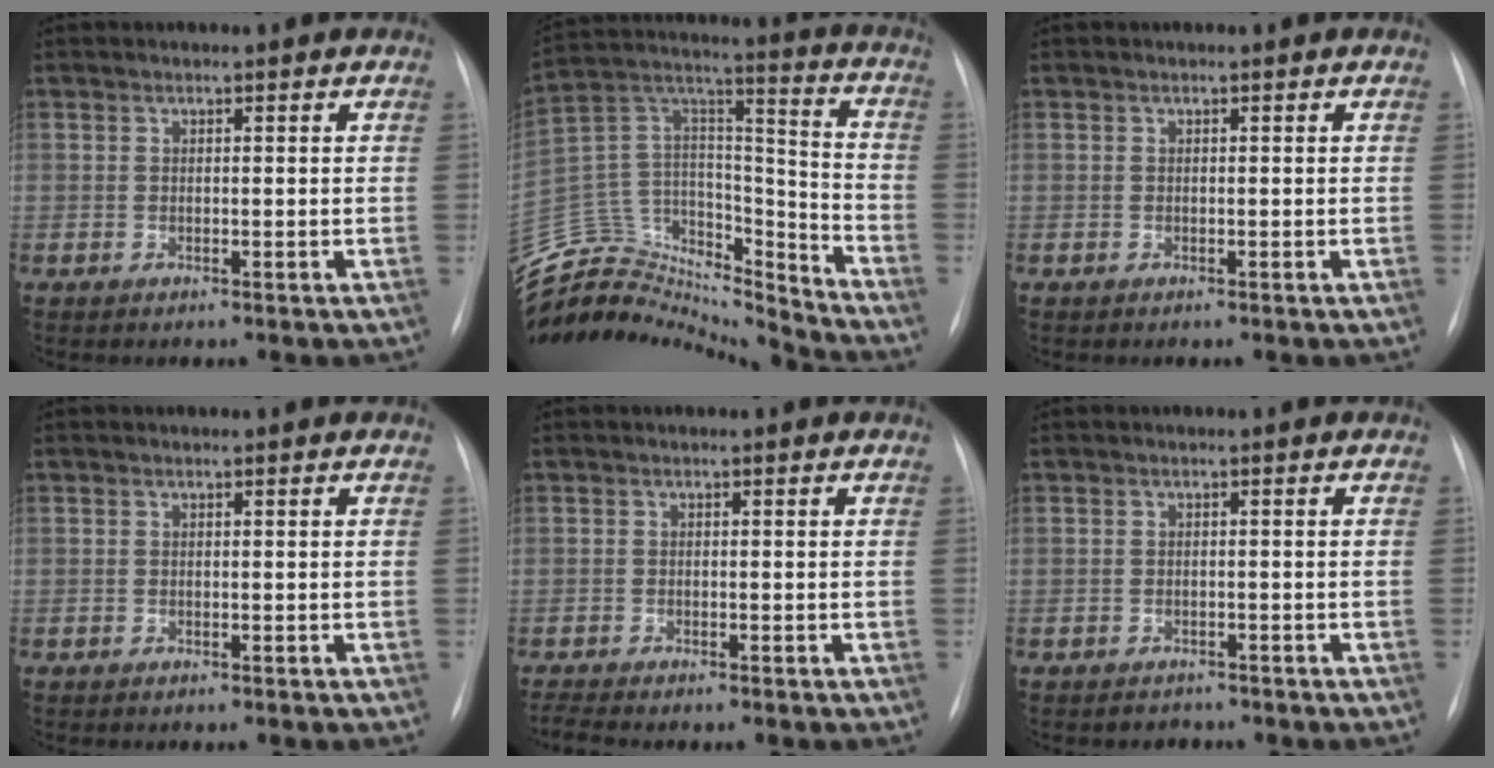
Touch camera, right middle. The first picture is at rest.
{"total": 24.3, "force": [-23.3, 5.5, 3.9], "torque": [-0.106, 0.060, -0.379]}
{"total": 0.0}
{"total": 0.0}
{"total": 1.8, "force": [-1.6, -0.2, 0.8], "torque": [-0.024, -0.007, -0.029]}
{"total": 1.4, "force": [-1.1, 0.7, -0.2], "torque": [0.000, 0.000, -0.016]}